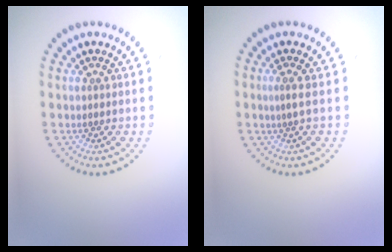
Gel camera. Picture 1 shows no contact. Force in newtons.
{"total": 1.1, "press": 0.3, "slide": 1.0}